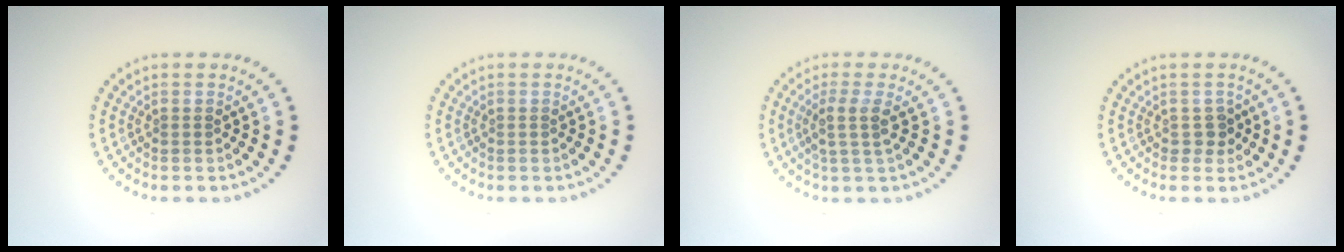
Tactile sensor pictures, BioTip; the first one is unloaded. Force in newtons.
{"total": 0.0}
{"total": 2.4, "press": 1.9, "slide": 1.4}
{"total": 1.4, "press": 1.2, "slide": 0.7}